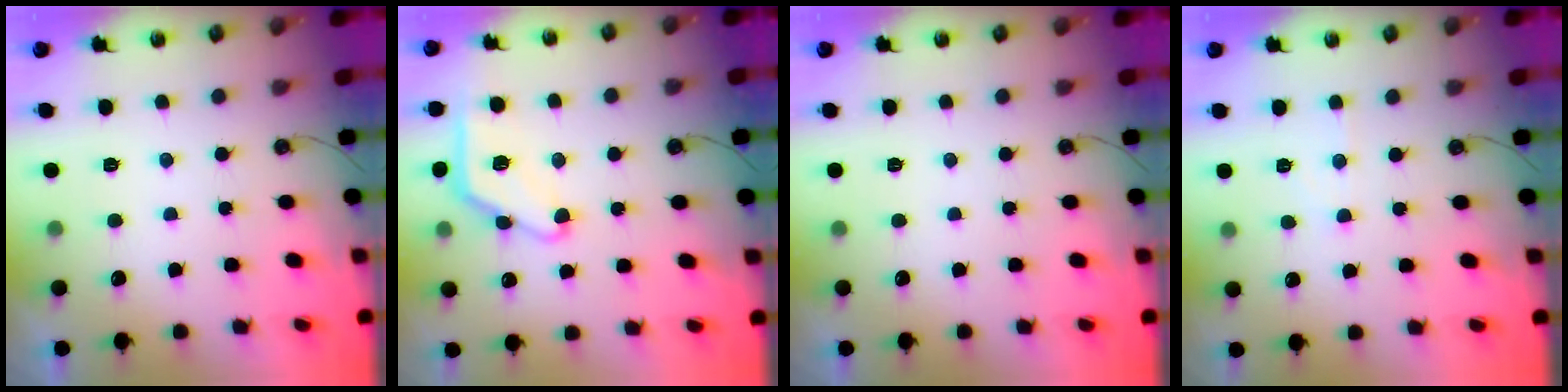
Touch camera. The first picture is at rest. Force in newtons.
{"total": 12.1, "press": 12.0, "slide": 0.6}
{"total": 0.0}
{"total": 4.0, "press": 4.0, "slide": 0.5}